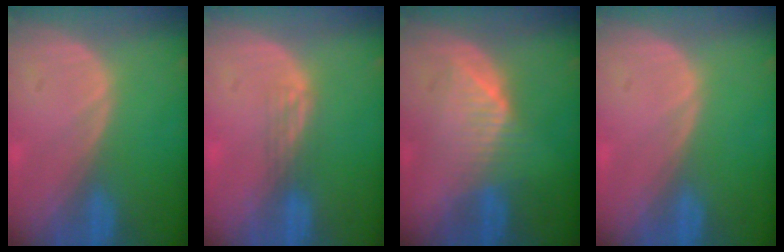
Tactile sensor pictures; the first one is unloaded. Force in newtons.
{"total": 2.1, "press": 1.6, "slide": 1.3}
{"total": 5.2, "press": 5.2, "slide": 0.4}
{"total": 0.0}